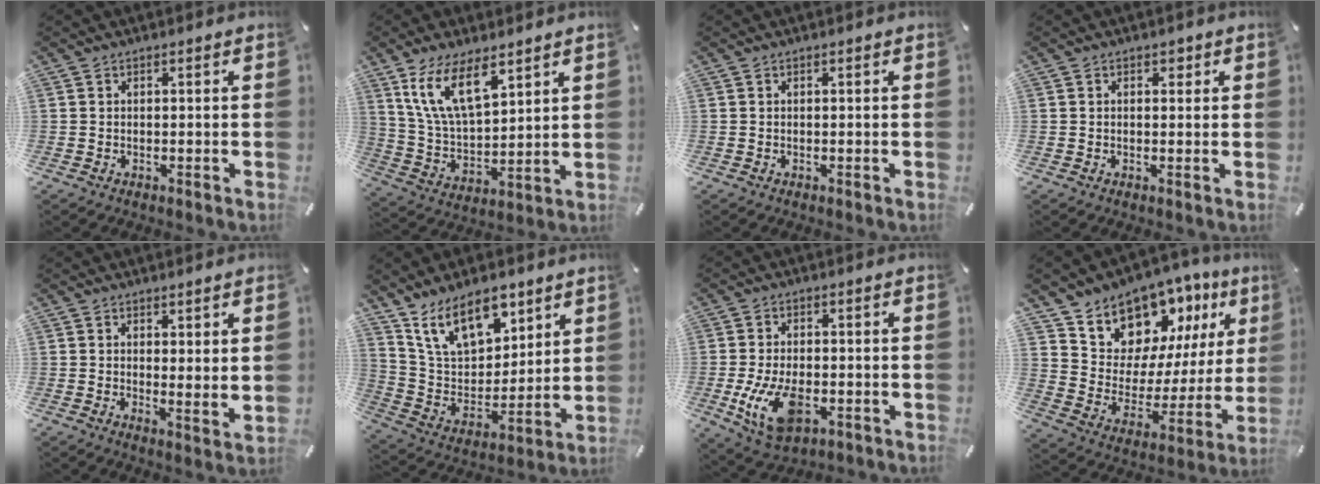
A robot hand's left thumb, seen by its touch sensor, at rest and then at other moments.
{"total": 13.1, "force": [8.4, 6.0, 8.0], "torque": [-0.192, -0.029, 0.153]}
{"total": 0.0}
{"total": 1.2, "force": [0.5, 1.0, 0.4], "torque": [0.005, 0.000, 0.003]}
{"total": 3.2, "force": [2.5, 0.5, 2.0], "torque": [-0.028, -0.023, 0.042]}
{"total": 15.6, "force": [10.7, 8.7, 7.4], "torque": [-0.143, -0.049, 0.199]}
{"total": 10.7, "force": [-2.7, 6.5, 8.1], "torque": [-0.170, -0.005, -0.045]}
{"total": 12.8, "force": [10.9, 6.6, 0.0], "torque": [-0.014, -0.125, 0.197]}